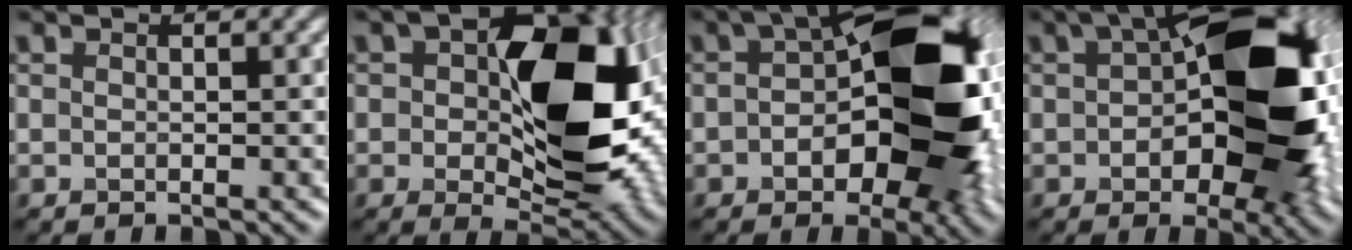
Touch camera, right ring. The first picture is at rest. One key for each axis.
{"total": 14.4, "fx": 1.1, "fy": 8.1, "fz": 11.9, "tx": -0.168, "ty": 0.004, "tz": 0.020}
{"total": 15.2, "fx": -0.3, "fy": 7.9, "fz": 12.9, "tx": -0.163, "ty": 0.017, "tz": -0.013}
{"total": 16.0, "fx": 1.0, "fy": 8.6, "fz": 13.4, "tx": -0.180, "ty": 0.007, "tz": 0.014}